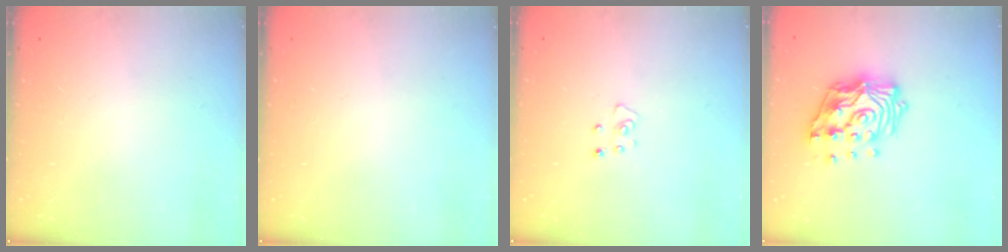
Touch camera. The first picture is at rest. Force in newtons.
{"total": 0.0}
{"total": 2.8, "press": 2.8, "slide": 0.2}
{"total": 16.1, "press": 16.0, "slide": 2.3}